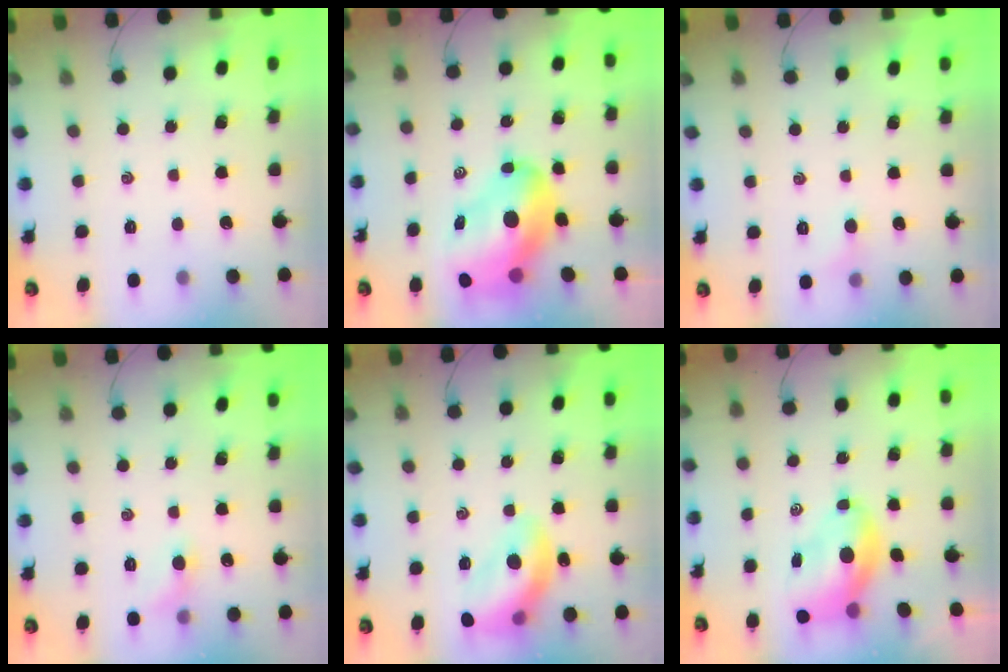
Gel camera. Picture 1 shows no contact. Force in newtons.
{"total": 15.9, "press": 15.2, "slide": 4.5}
{"total": 4.8, "press": 4.6, "slide": 1.5}
{"total": 4.6, "press": 4.4, "slide": 1.5}
{"total": 15.3, "press": 15.1, "slide": 2.7}
{"total": 7.4, "press": 7.2, "slide": 2.0}